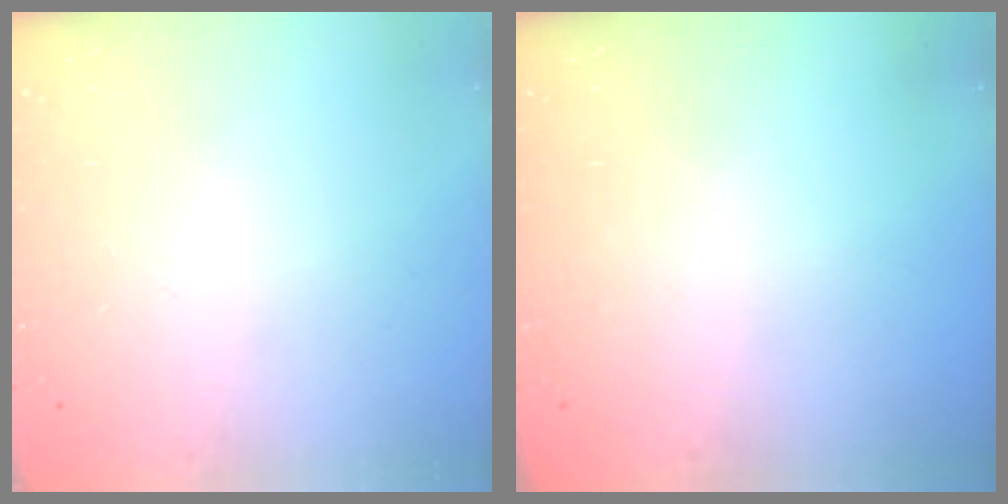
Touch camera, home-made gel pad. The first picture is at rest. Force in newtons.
{"total": 0.0}